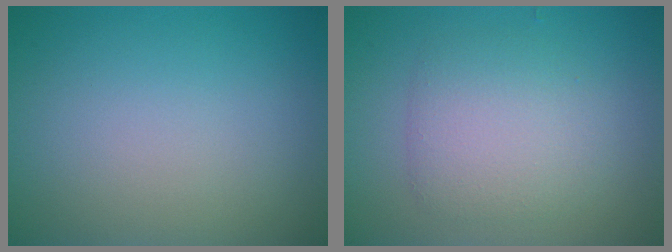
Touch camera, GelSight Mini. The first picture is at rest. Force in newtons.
{"total": 3.7, "press": 3.7, "slide": 0.1}